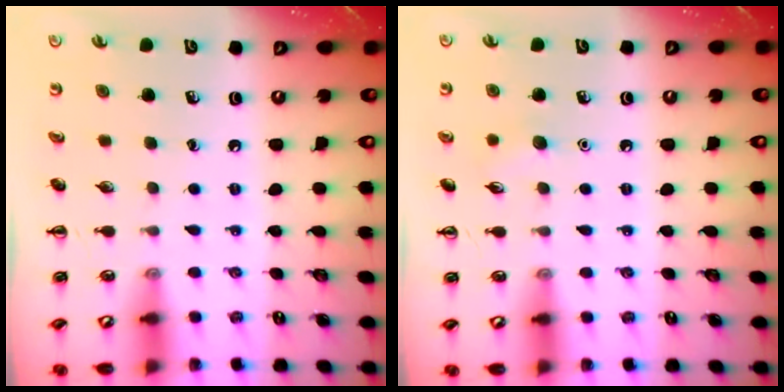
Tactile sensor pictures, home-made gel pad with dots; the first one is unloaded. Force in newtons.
{"total": 6.4, "press": 6.2, "slide": 1.6}